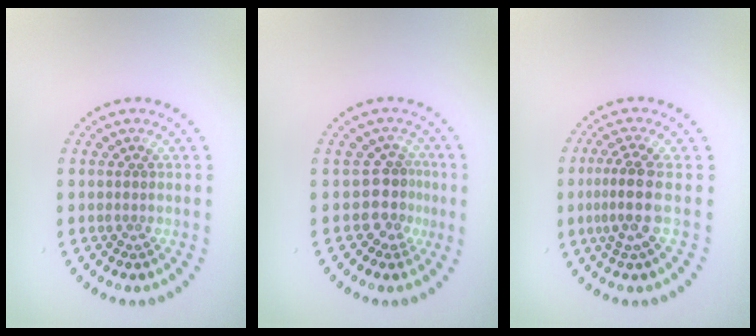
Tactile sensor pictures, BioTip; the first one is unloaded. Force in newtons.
{"total": 2.5, "press": 1.7, "slide": 1.9}
{"total": 3.0, "press": 2.0, "slide": 2.2}